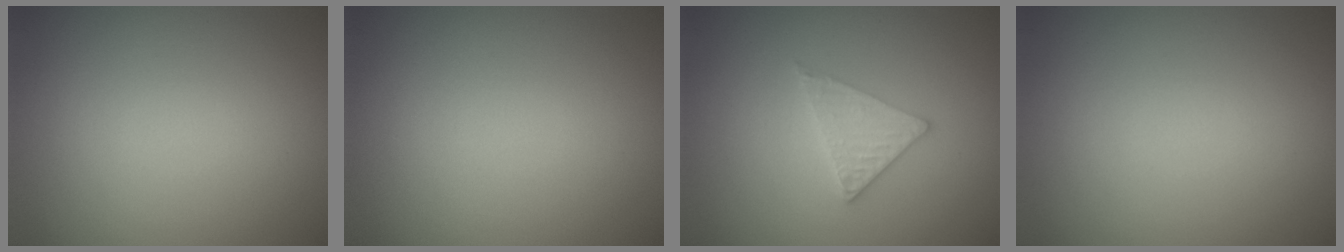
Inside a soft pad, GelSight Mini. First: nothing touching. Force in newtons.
{"total": 0.0}
{"total": 2.4, "press": 2.4, "slide": 0.3}
{"total": 0.0}